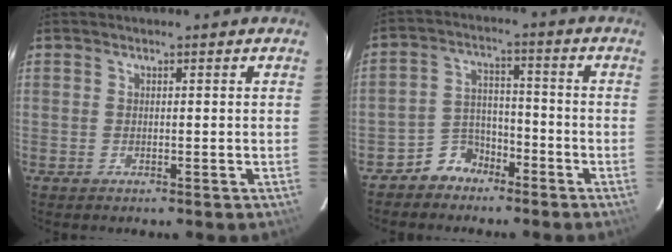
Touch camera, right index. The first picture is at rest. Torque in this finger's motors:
{"motor_torque": [-0.05, -0.08, -0.23, -0.10]}